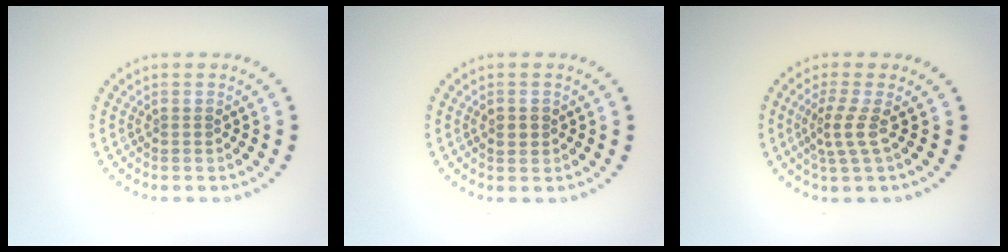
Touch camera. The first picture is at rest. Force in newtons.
{"total": 1.2, "press": 1.2, "slide": 0.3}
{"total": 2.4, "press": 1.6, "slide": 1.8}